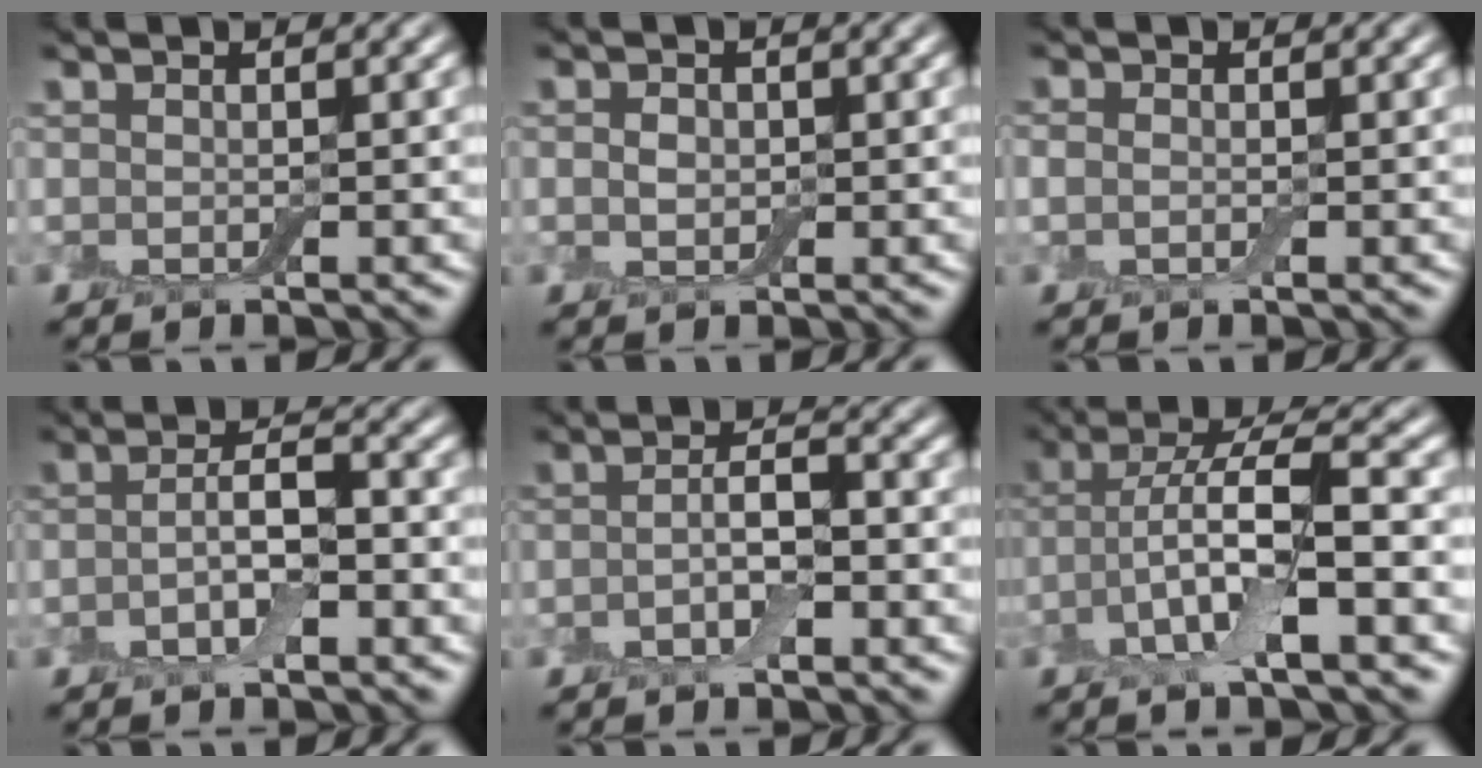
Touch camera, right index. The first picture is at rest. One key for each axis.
{"total": 1.4, "fx": 0.1, "fy": 1.1, "fz": 0.9, "tx": -0.016, "ty": 0.001, "tz": -0.001}
{"total": 0.9, "fx": -0.1, "fy": 0.7, "fz": 0.6, "tx": -0.014, "ty": 0.001, "tz": -0.005}
{"total": 3.2, "fx": -1.1, "fy": 1.0, "fz": 2.8, "tx": -0.056, "ty": 0.005, "tz": -0.026}
{"total": 2.7, "fx": -0.9, "fy": 0.8, "fz": 2.3, "tx": -0.045, "ty": 0.004, "tz": -0.021}
{"total": 7.2, "fx": -2.1, "fy": 1.8, "fz": 6.6, "tx": -0.132, "ty": 0.014, "tz": -0.046}